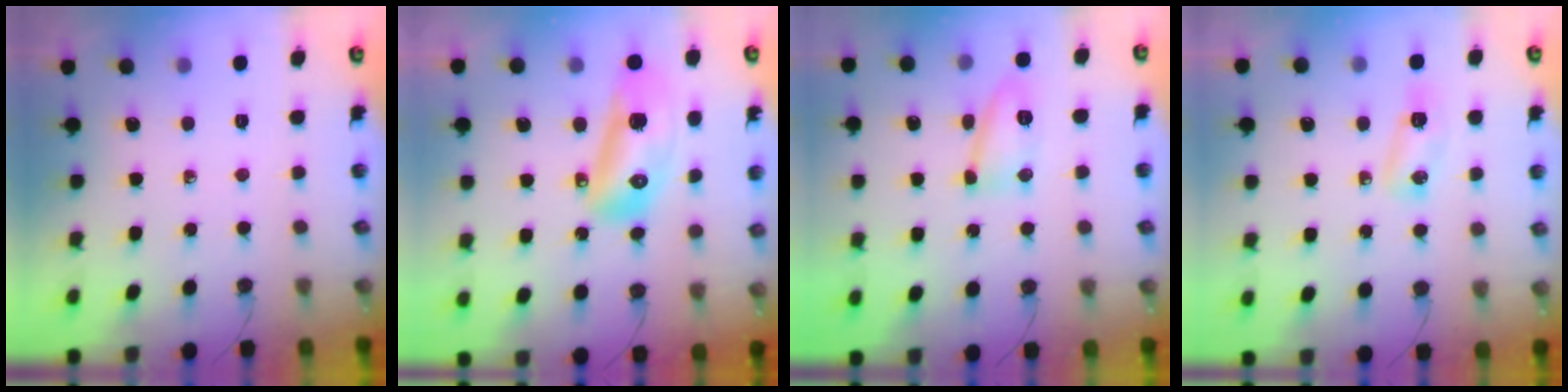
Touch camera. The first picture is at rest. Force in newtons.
{"total": 14.3, "press": 14.2, "slide": 1.7}
{"total": 9.3, "press": 9.3, "slide": 1.0}
{"total": 5.9, "press": 5.8, "slide": 0.6}